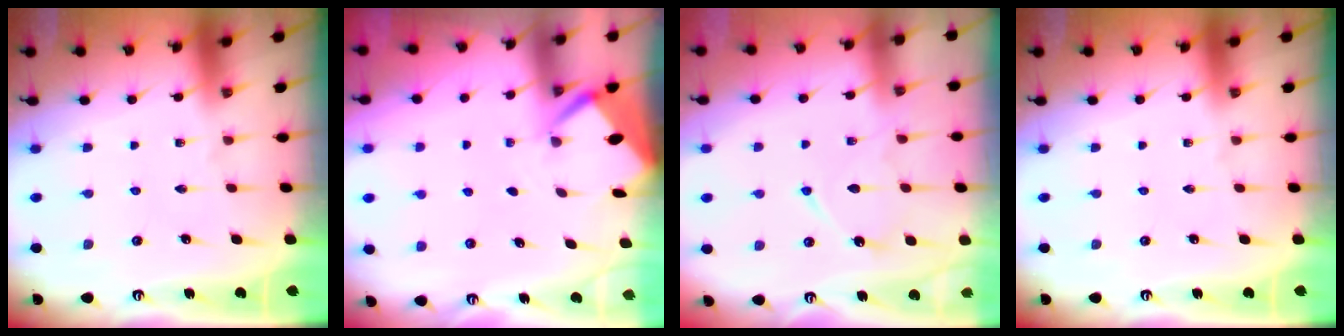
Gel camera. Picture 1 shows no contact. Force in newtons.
{"total": 2.6, "press": 2.6, "slide": 0.3}
{"total": 10.5, "press": 10.5, "slide": 1.1}
{"total": 0.0}